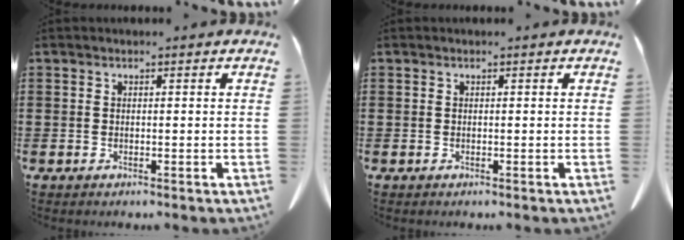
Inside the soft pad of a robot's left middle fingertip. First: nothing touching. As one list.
[{"total": 0.0}]